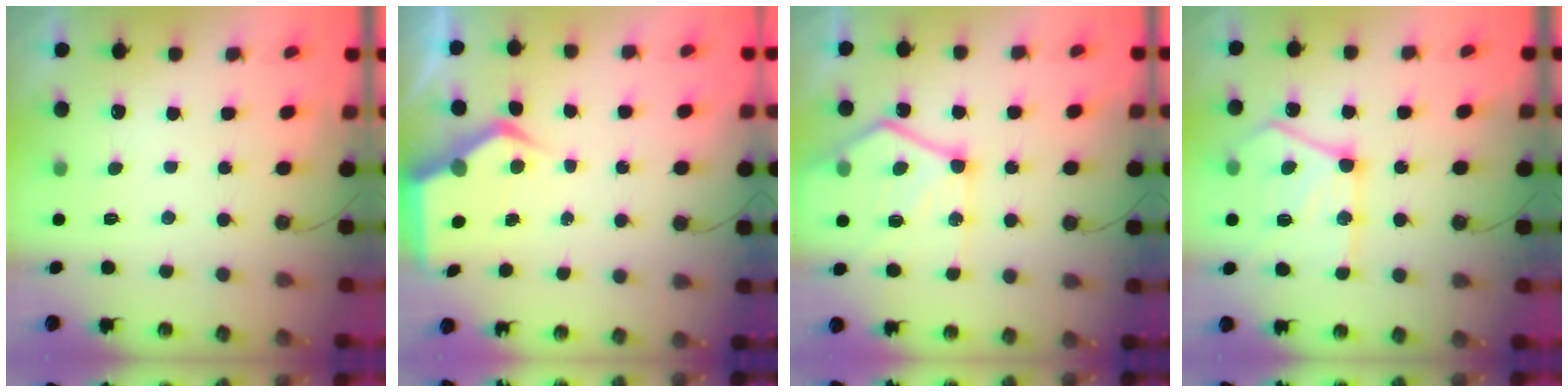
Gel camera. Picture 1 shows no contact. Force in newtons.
{"total": 5.7, "press": 5.7, "slide": 0.6}
{"total": 19.2, "press": 19.1, "slide": 1.6}
{"total": 19.9, "press": 19.8, "slide": 1.5}